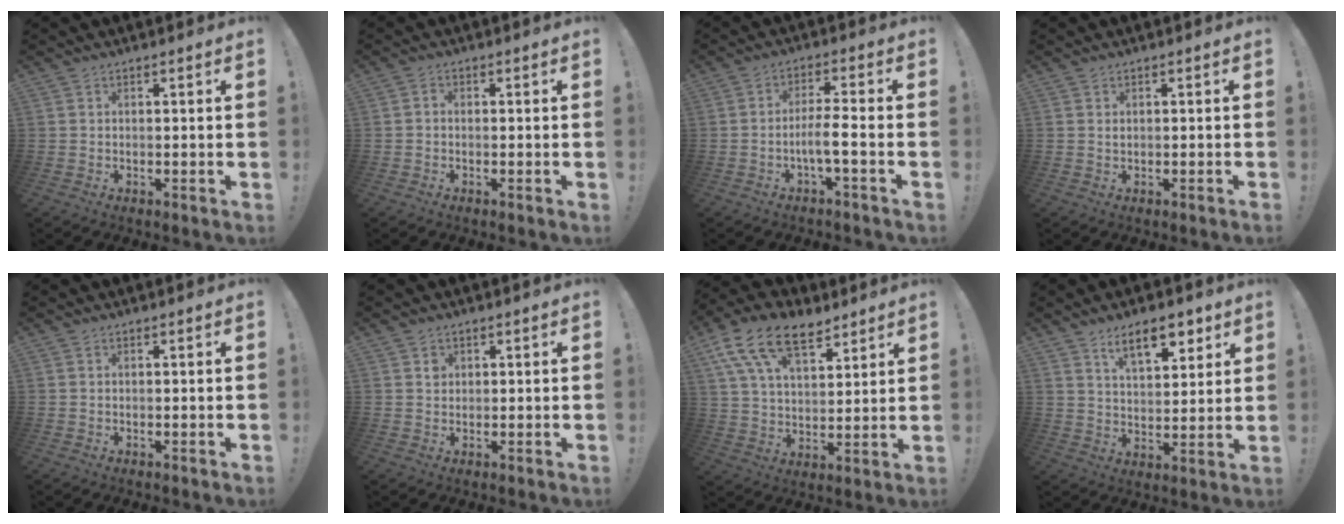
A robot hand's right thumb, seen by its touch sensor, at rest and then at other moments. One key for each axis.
{"total": 0.9, "fx": -0.7, "fy": 0.5, "fz": 0.4, "tx": -0.008, "ty": 0.003, "tz": -0.013}
{"total": 7.2, "fx": -2.4, "fy": 1.0, "fz": 6.7, "tx": -0.120, "ty": 0.004, "tz": -0.045}
{"total": 0.0}
{"total": 0.0}
{"total": 1.6, "fx": 0.7, "fy": 1.4, "fz": 0.3, "tx": 0.007, "ty": -0.005, "tz": 0.009}
{"total": 16.5, "fx": 10.0, "fy": 9.0, "fz": 9.6, "tx": -0.171, "ty": -0.049, "tz": 0.186}
{"total": 11.2, "fx": 7.0, "fy": 4.9, "fz": 7.3, "tx": -0.110, "ty": -0.023, "tz": 0.124}